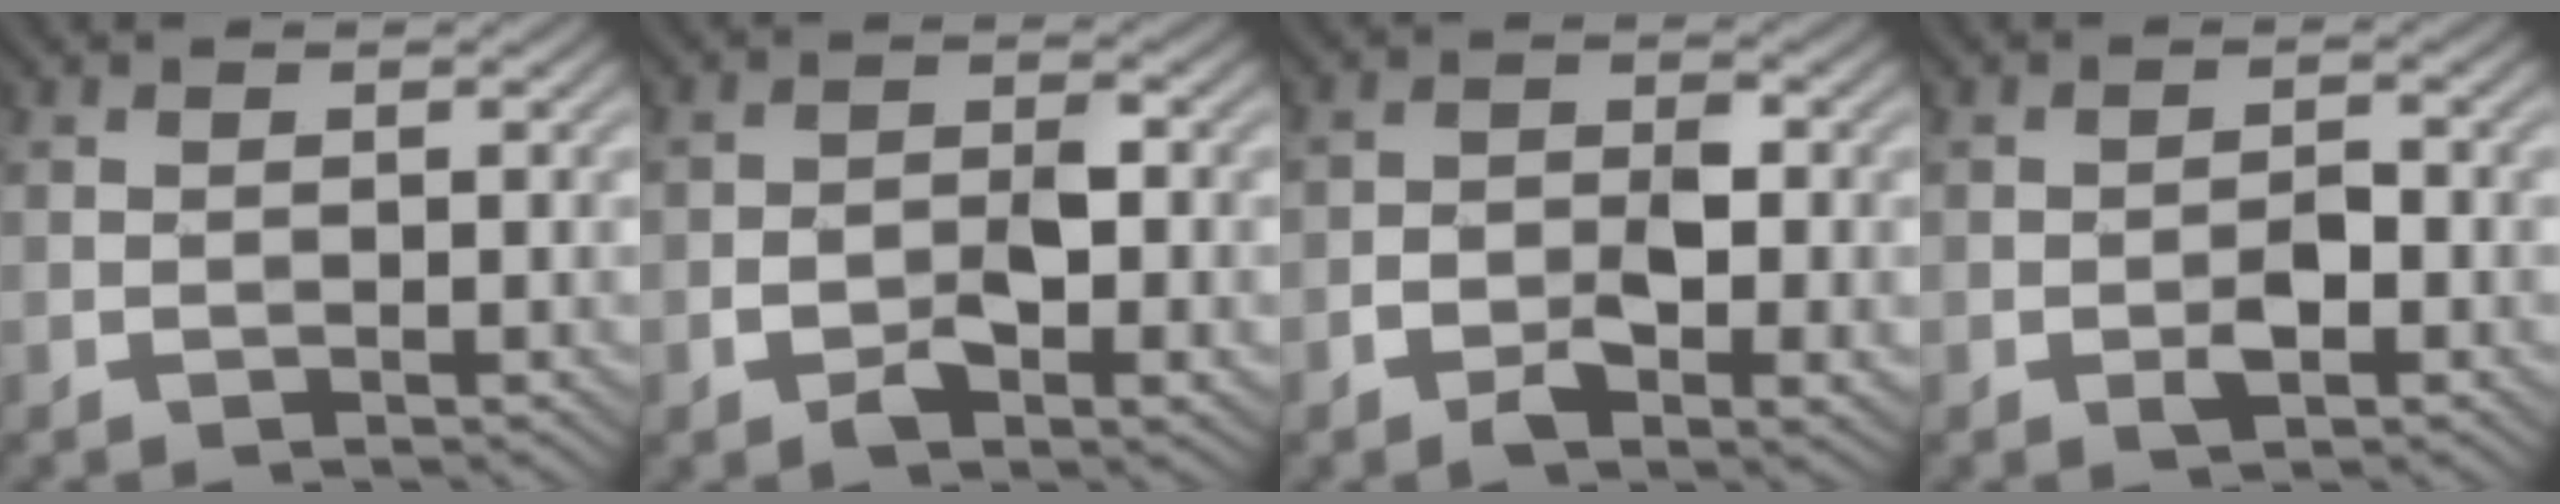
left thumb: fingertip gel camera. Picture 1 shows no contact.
{"total": 5.6, "force": [-2.1, 2.8, 4.3], "torque": [-0.070, 0.003, -0.038]}
{"total": 6.2, "force": [-2.5, 3.1, 4.7], "torque": [-0.074, 0.001, -0.045]}
{"total": 2.9, "force": [-1.2, 1.4, 2.3], "torque": [-0.035, 0.002, -0.023]}